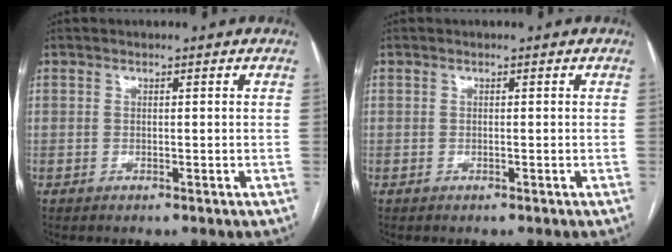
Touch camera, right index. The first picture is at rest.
{"total": 0.0}